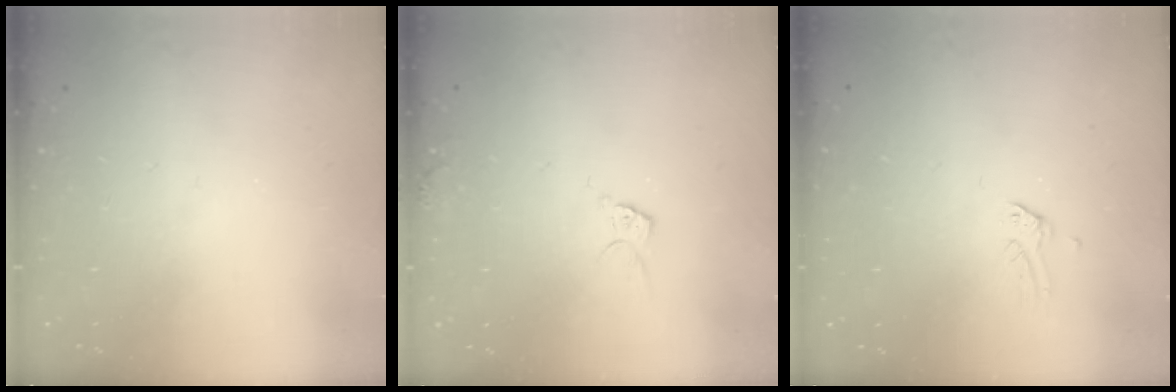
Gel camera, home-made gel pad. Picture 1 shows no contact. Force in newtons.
{"total": 5.9, "press": 5.9, "slide": 0.4}
{"total": 0.0}